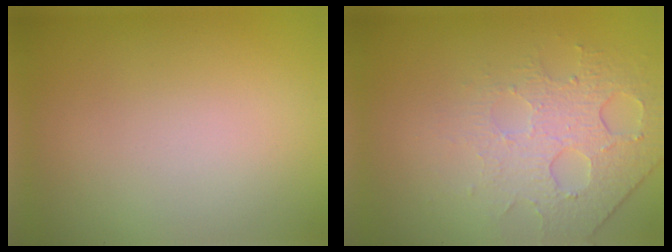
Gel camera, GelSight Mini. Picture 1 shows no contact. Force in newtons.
{"total": 4.9, "press": 3.2, "slide": 3.7}